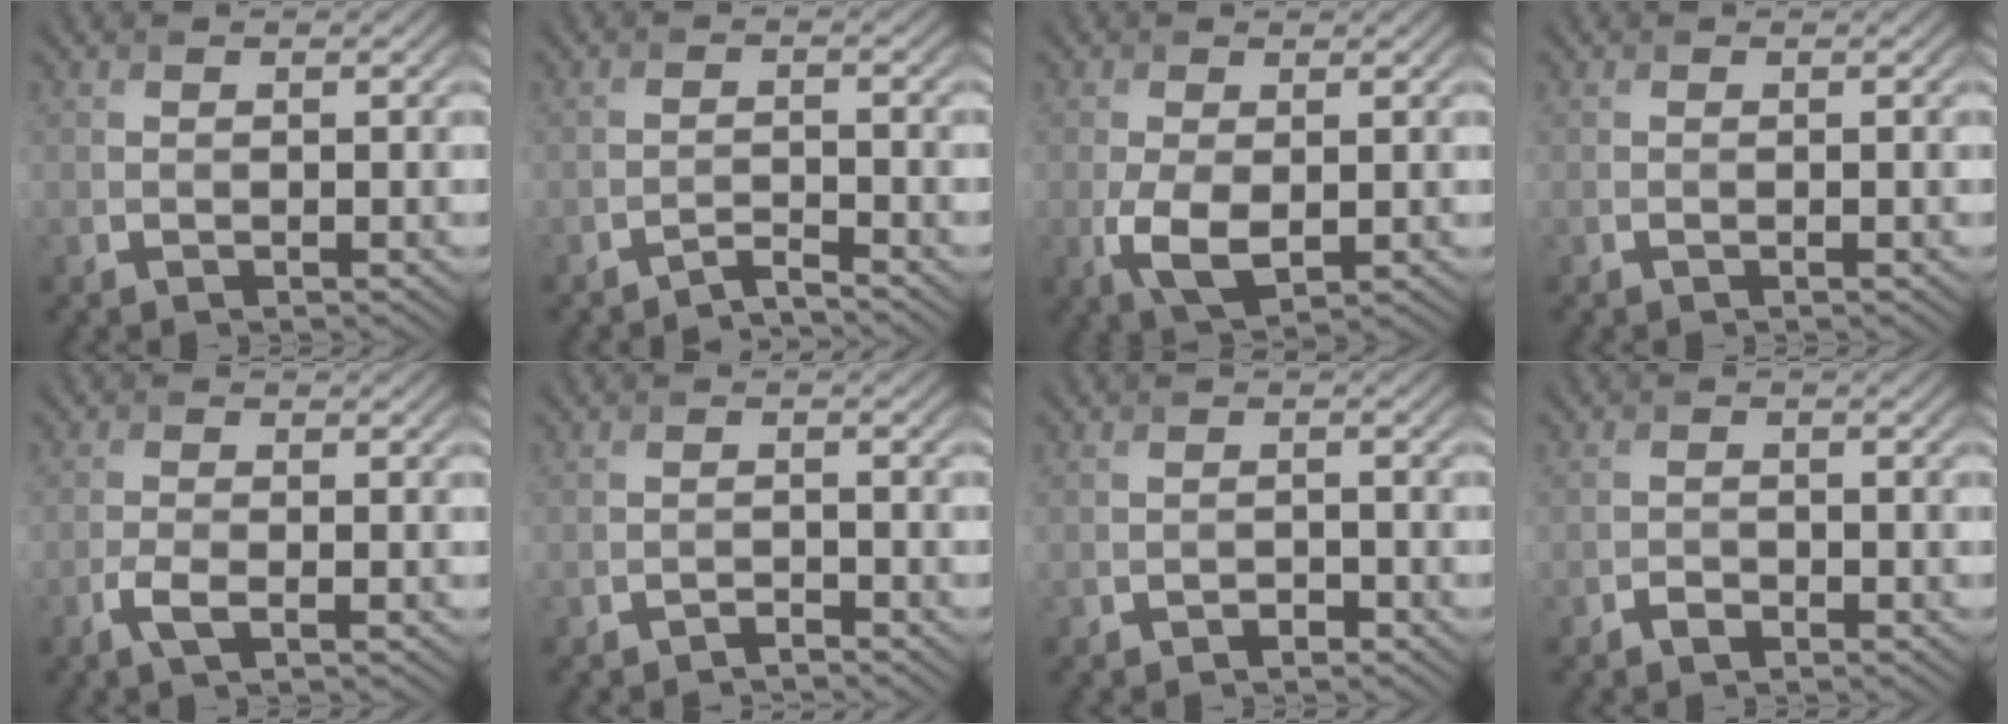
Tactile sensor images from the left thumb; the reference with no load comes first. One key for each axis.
{"total": 1.9, "fx": -1.8, "fy": 0.1, "fz": 0.6, "tx": -0.007, "ty": 0.002, "tz": -0.043}
{"total": 4.7, "fx": -0.7, "fy": 2.6, "fz": 3.9, "tx": -0.094, "ty": -0.014, "tz": -0.008}
{"total": 0.0}
{"total": 2.3, "fx": -1.2, "fy": 0.7, "fz": 1.9, "tx": -0.047, "ty": 0.000, "tz": -0.028}
{"total": 1.1, "fx": -1.1, "fy": 0.1, "fz": 0.3, "tx": -0.004, "ty": 0.001, "tz": -0.023}
{"total": 1.0, "fx": -0.8, "fy": 0.5, "fz": 0.4, "tx": -0.005, "ty": 0.000, "tz": -0.014}
{"total": 1.2, "fx": -0.9, "fy": 0.6, "fz": 0.5, "tx": -0.010, "ty": 0.000, "tz": -0.018}